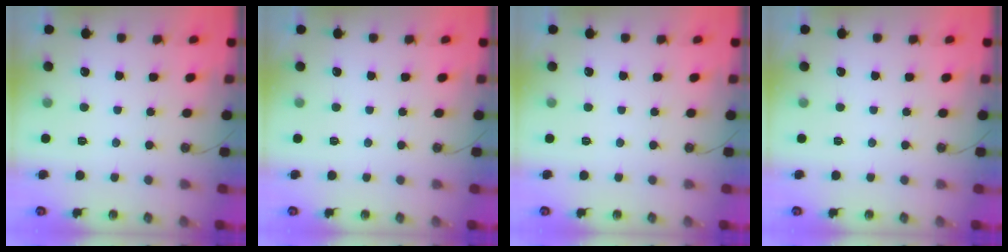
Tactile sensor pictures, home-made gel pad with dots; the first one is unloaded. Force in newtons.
{"total": 0.0}
{"total": 0.0}
{"total": 0.0}